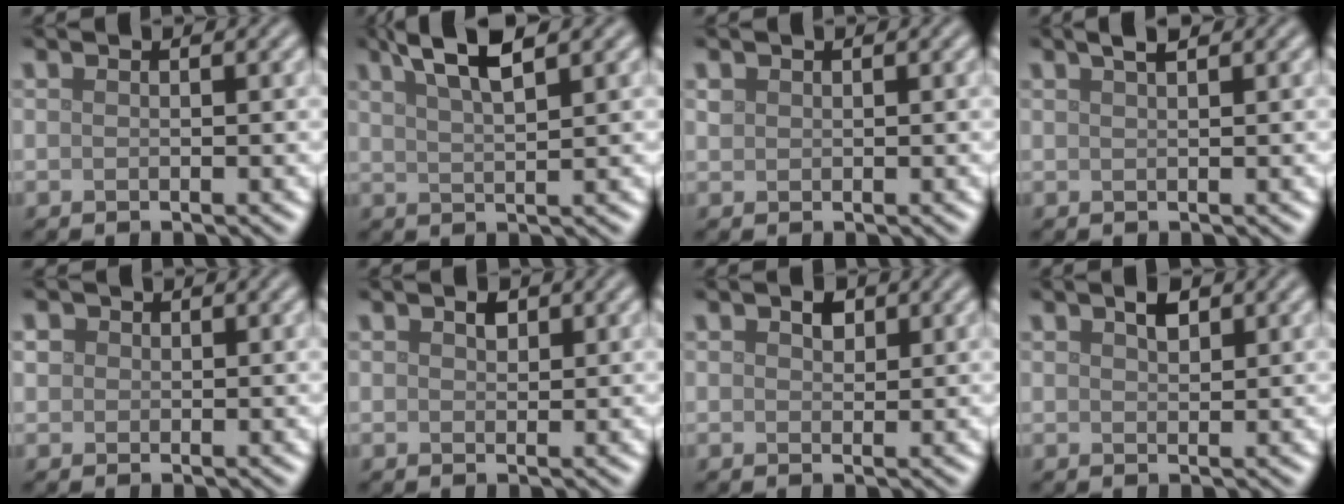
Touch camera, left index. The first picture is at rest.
{"total": 4.5, "force": [2.9, 1.1, 3.3], "torque": [-0.050, 0.013, 0.050]}
{"total": 0.7, "force": [0.4, 0.6, 0.1], "torque": [-0.001, 0.001, 0.008]}
{"total": 1.6, "force": [1.0, 0.4, 1.1], "torque": [-0.012, 0.005, 0.013]}
{"total": 1.5, "force": [0.5, 1.4, 0.4], "torque": [-0.007, 0.007, 0.000]}
{"total": 1.2, "force": [0.6, 0.8, 0.7], "torque": [-0.011, 0.001, 0.010]}
{"total": 1.5, "force": [0.7, 1.0, 0.9], "torque": [-0.013, 0.002, 0.011]}
{"total": 1.6, "force": [1.0, 0.7, 1.0], "torque": [-0.019, 0.005, 0.019]}